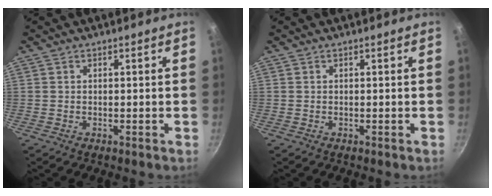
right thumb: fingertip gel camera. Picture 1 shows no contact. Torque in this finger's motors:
{"motor_torque": [-0.01, -0.01, 0.17, 0.03, 0.00]}